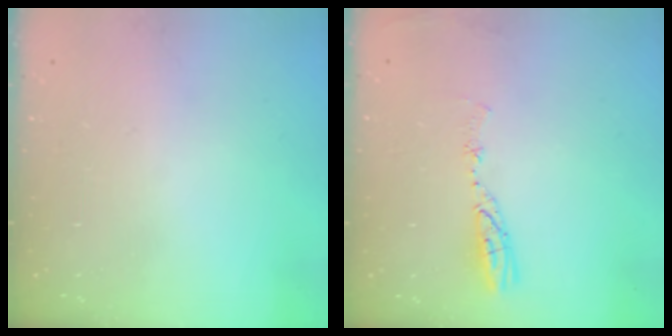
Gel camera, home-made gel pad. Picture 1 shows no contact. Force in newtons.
{"total": 5.0, "press": 5.0, "slide": 0.6}